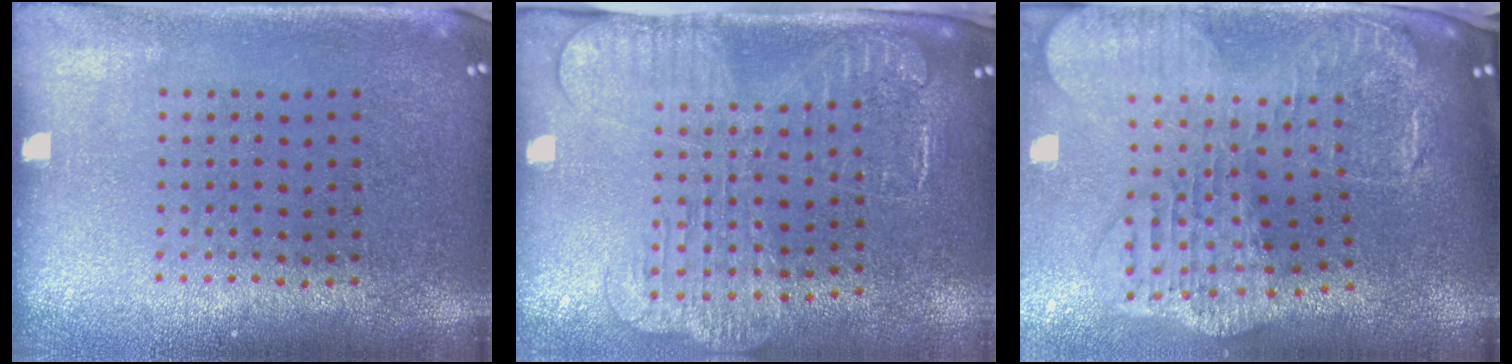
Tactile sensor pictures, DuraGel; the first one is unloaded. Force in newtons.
{"total": 2.5, "press": 2.0, "slide": 1.4}
{"total": 3.0, "press": 2.5, "slide": 1.6}